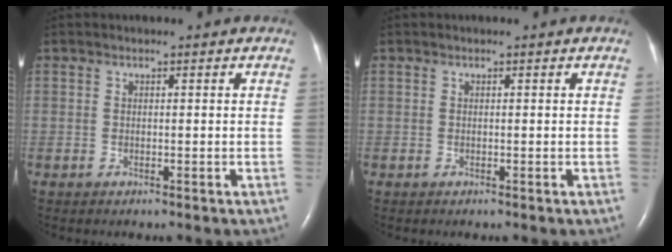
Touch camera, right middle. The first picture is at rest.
{"total": 0.0}